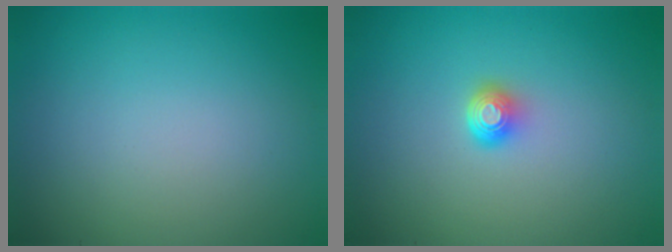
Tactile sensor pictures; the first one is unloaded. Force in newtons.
{"total": 1.6, "press": 1.2, "slide": 1.1}